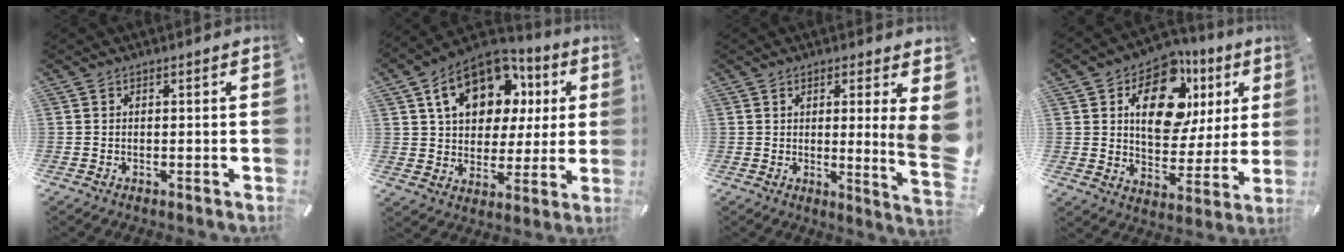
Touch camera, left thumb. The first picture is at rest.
{"total": 16.4, "force": [7.7, 11.7, 8.6], "torque": [-0.156, -0.015, 0.146]}
{"total": 10.1, "force": [1.5, 0.1, 10.0], "torque": [-0.140, -0.036, 0.023]}
{"total": 16.9, "force": [7.3, 11.1, 10.4], "torque": [-0.151, -0.027, 0.127]}